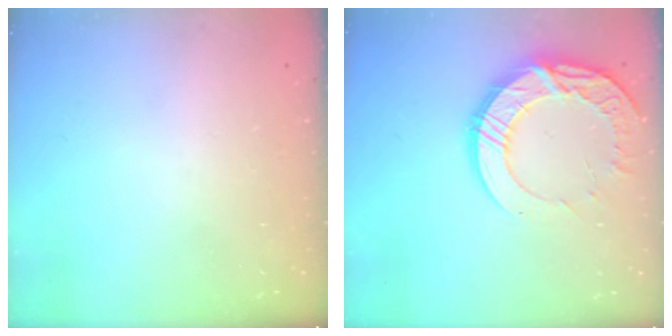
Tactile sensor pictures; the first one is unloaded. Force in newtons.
{"total": 15.6, "press": 15.5, "slide": 1.2}